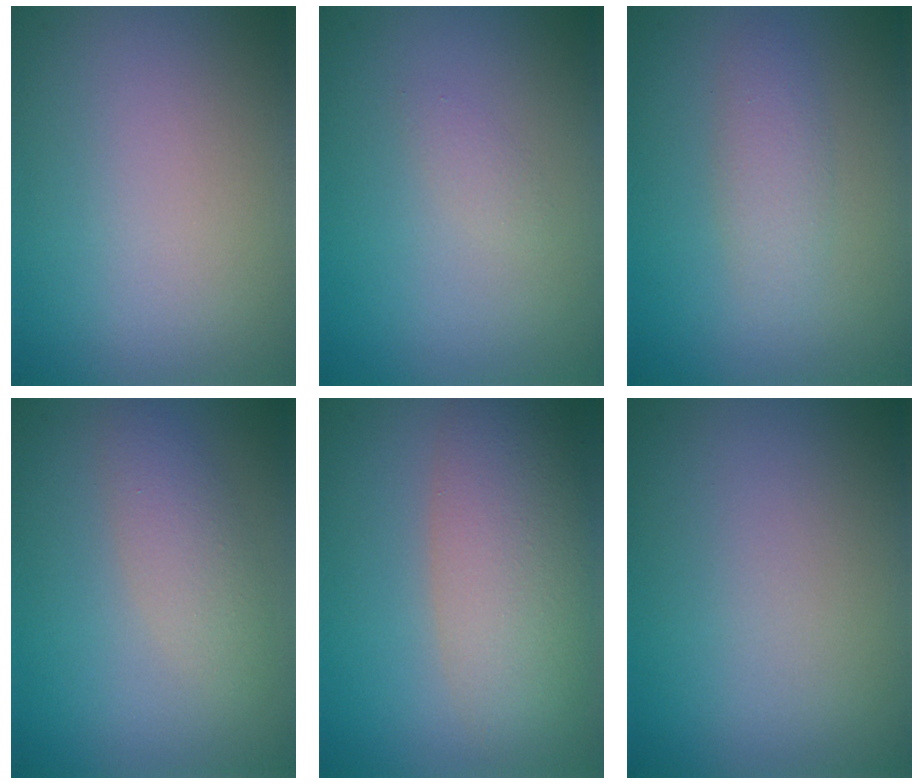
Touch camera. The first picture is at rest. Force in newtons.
{"total": 0.7, "press": 0.7, "slide": 0.0}
{"total": 2.0, "press": 2.0, "slide": 0.1}
{"total": 2.4, "press": 2.4, "slide": 0.1}
{"total": 6.6, "press": 6.6, "slide": 0.3}
{"total": 0.0}